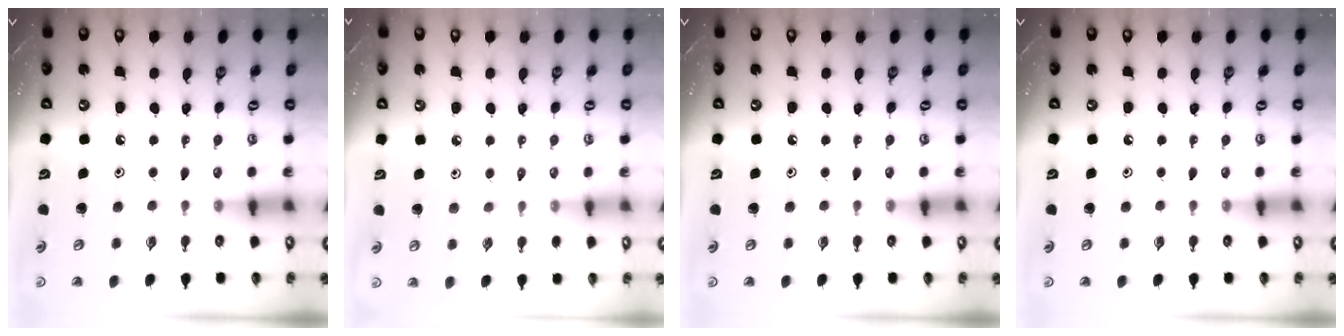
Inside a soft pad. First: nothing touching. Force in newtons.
{"total": 4.1, "press": 4.0, "slide": 0.7}
{"total": 0.0}
{"total": 0.0}